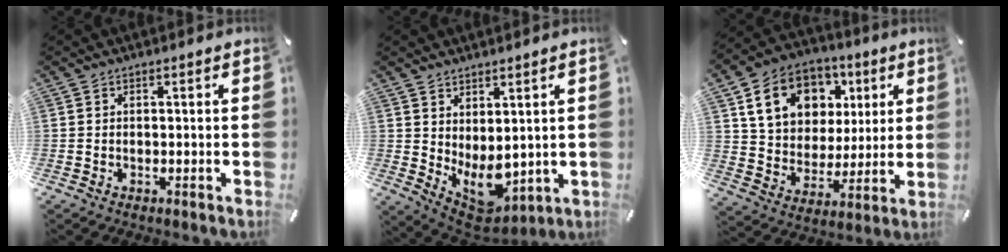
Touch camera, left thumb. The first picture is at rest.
{"total": 7.6, "force": [0.0, 6.0, 4.7], "torque": [-0.069, -0.023, 0.010]}
{"total": 15.3, "force": [6.2, 12.4, 6.3], "torque": [-0.111, -0.010, 0.122]}